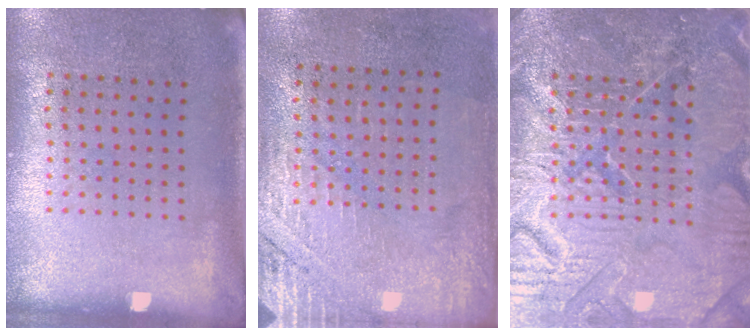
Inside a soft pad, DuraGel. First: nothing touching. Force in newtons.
{"total": 2.7, "press": 2.4, "slide": 1.3}
{"total": 6.0, "press": 5.9, "slide": 0.7}